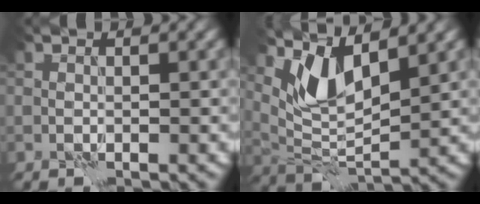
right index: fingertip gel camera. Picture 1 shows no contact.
{"total": 5.3, "force": [3.5, 1.9, 3.5], "torque": [-0.078, -0.012, 0.072]}